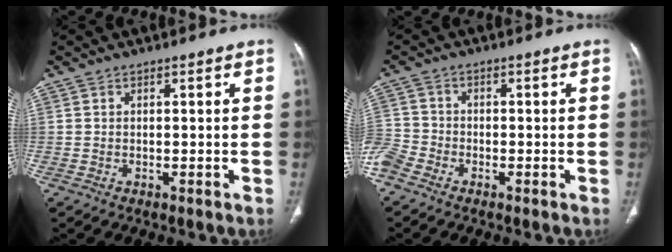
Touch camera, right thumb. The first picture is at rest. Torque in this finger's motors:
{"motor_torque": [1.28, 2.71, 1.72, -0.54, 0.56]}